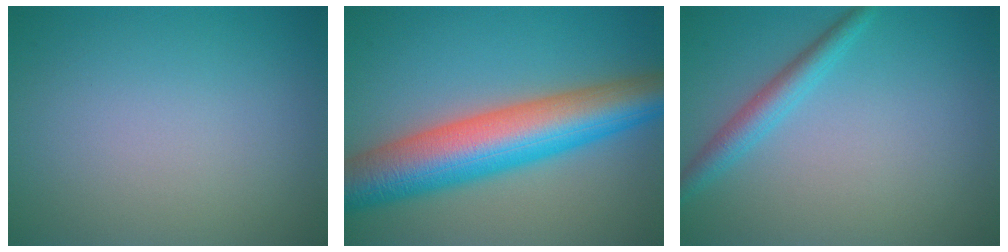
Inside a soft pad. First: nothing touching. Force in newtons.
{"total": 10.9, "press": 10.9, "slide": 0.4}
{"total": 2.4, "press": 2.4, "slide": 0.1}